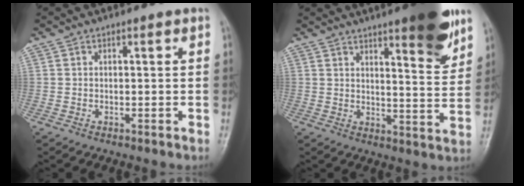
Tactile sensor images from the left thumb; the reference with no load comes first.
{"total": 13.2, "force": [8.3, 2.8, 9.8], "torque": [-0.109, -0.049, 0.115]}